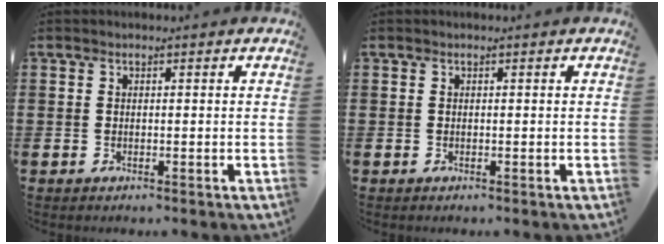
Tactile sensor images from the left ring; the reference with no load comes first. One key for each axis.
{"total": 0.0}